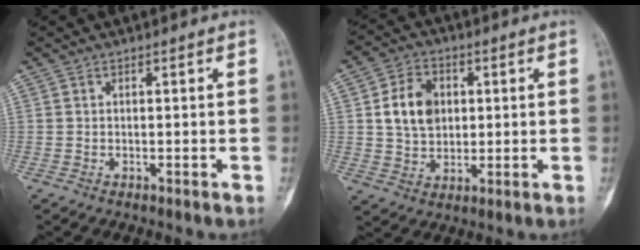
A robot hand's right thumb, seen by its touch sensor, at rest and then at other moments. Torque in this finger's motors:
{"motor_torque": [0.53, 1.92, 0.18, -0.14, 0.07]}